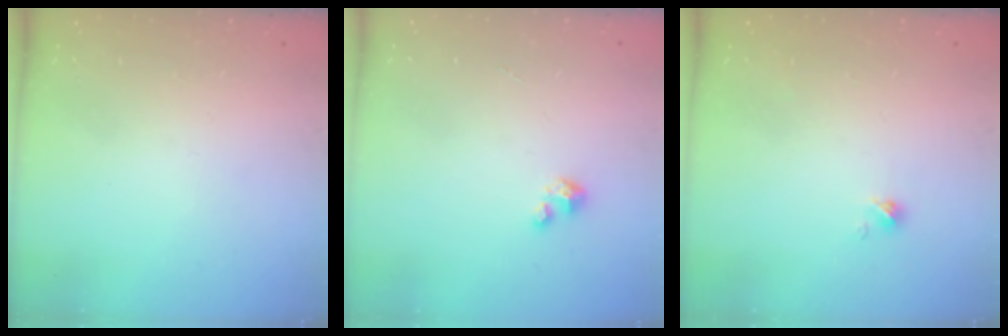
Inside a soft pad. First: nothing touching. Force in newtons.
{"total": 1.7, "press": 1.6, "slide": 0.1}
{"total": 0.0}